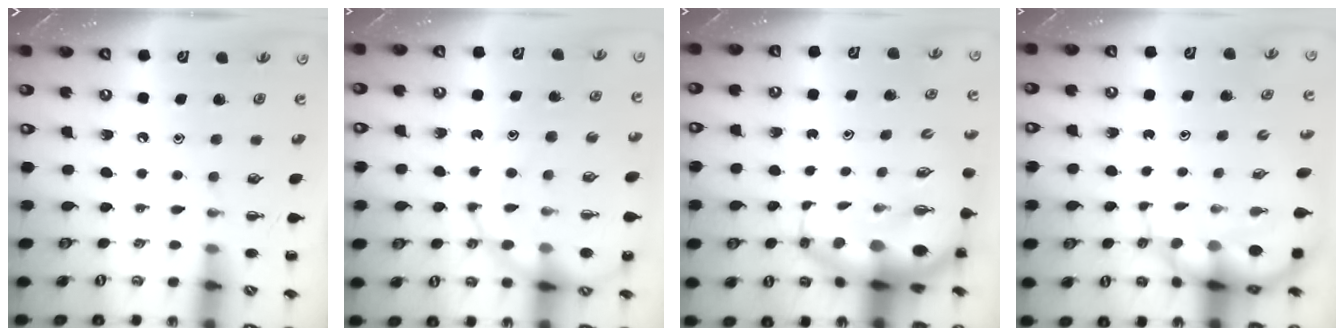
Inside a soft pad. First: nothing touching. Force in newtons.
{"total": 16.1, "press": 15.8, "slide": 3.2}
{"total": 11.0, "press": 10.6, "slide": 2.8}
{"total": 8.3, "press": 8.0, "slide": 2.3}